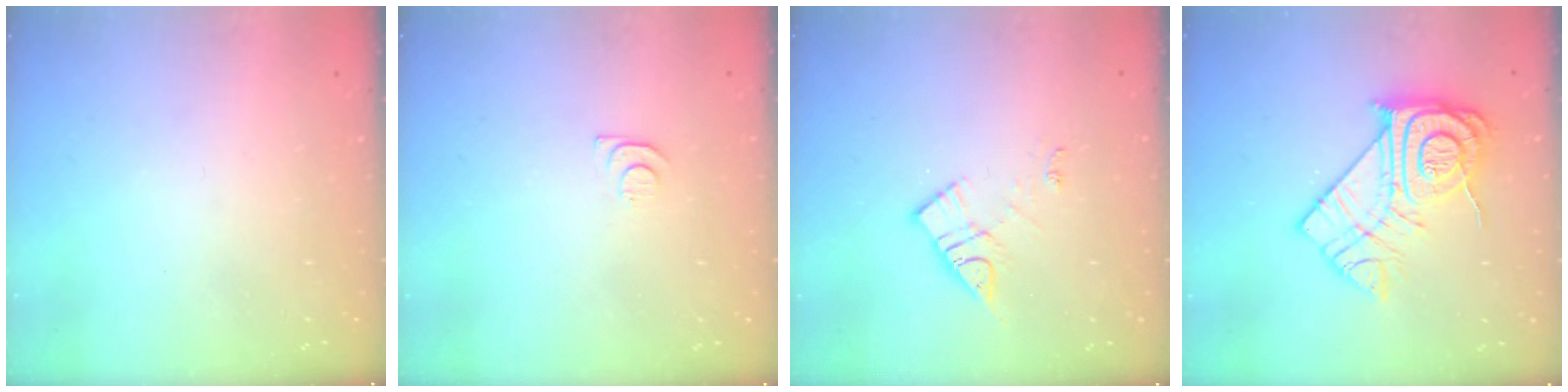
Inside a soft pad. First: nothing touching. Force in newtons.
{"total": 3.8, "press": 3.7, "slide": 0.5}
{"total": 10.8, "press": 10.8, "slide": 0.7}
{"total": 17.0, "press": 16.9, "slide": 1.6}